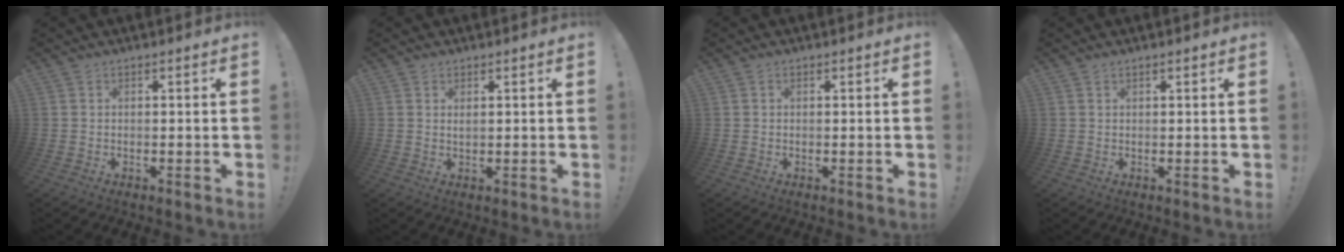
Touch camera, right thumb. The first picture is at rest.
{"total": 1.1, "force": [0.9, 0.3, 0.6], "torque": [-0.004, -0.003, 0.016]}
{"total": 0.0}
{"total": 0.5, "force": [0.4, -0.1, 0.3], "torque": [0.000, -0.002, 0.007]}